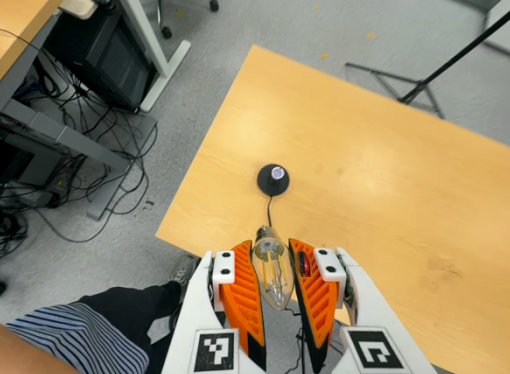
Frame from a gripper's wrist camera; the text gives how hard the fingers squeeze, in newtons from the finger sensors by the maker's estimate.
{"total": 22.4, "left": 24.9, "right": 19.8}